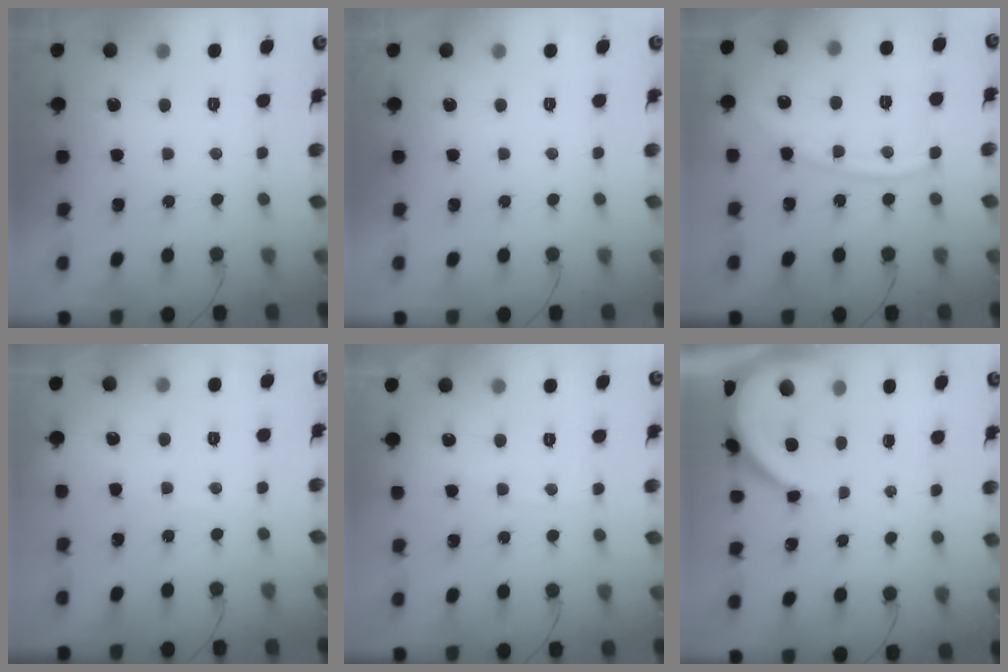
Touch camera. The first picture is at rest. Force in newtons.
{"total": 0.0}
{"total": 12.3, "press": 12.2, "slide": 1.4}
{"total": 1.6, "press": 1.6, "slide": 0.2}
{"total": 2.2, "press": 2.2, "slide": 0.2}
{"total": 7.3, "press": 7.3, "slide": 0.9}